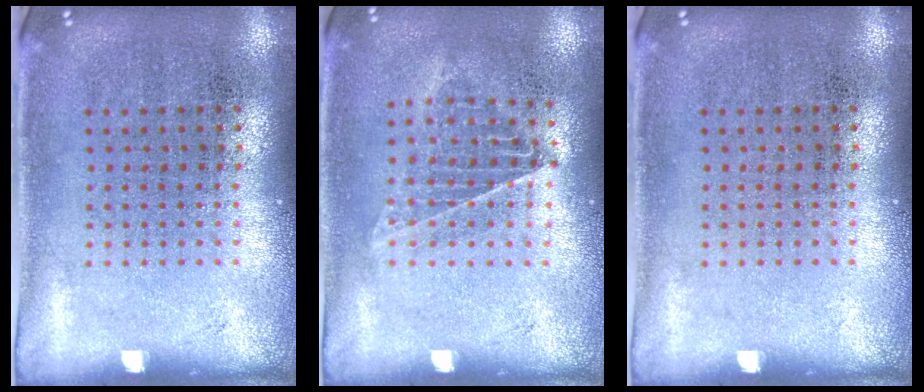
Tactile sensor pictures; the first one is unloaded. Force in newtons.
{"total": 0.9, "press": 0.9, "slide": 0.1}
{"total": 0.0}